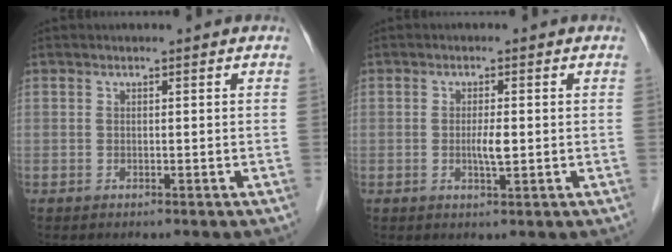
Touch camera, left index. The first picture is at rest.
{"total": 2.5, "force": [-0.2, 0.4, 2.4], "torque": [-0.048, -0.003, -0.003]}